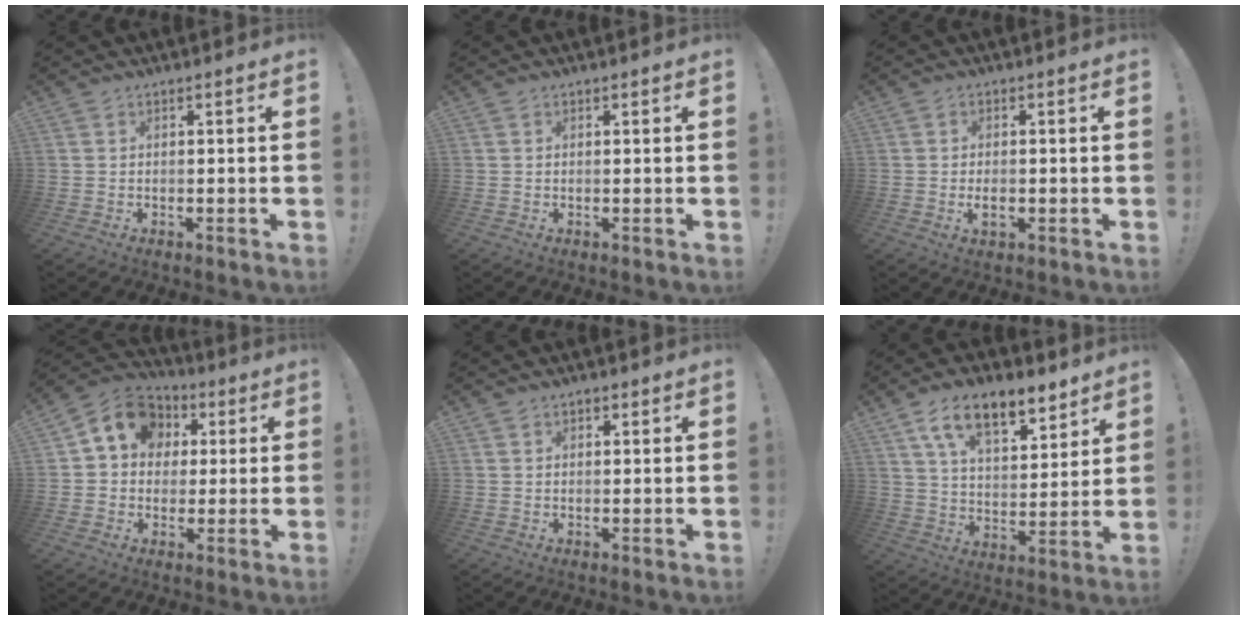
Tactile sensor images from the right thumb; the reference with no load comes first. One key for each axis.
{"total": 0.0}
{"total": 2.9, "fx": -0.7, "fy": 1.4, "fz": 2.4, "tx": -0.046, "ty": 0.001, "tz": -0.012}
{"total": 11.4, "fx": 3.2, "fy": 9.7, "fz": 5.2, "tx": -0.066, "ty": -0.007, "tz": 0.063}
{"total": 1.0, "fx": 0.5, "fy": 0.8, "fz": 0.4, "tx": -0.006, "ty": 0.001, "tz": 0.009}
{"total": 14.5, "fx": 9.6, "fy": 6.8, "fz": 8.5, "tx": -0.141, "ty": -0.050, "tz": 0.171}